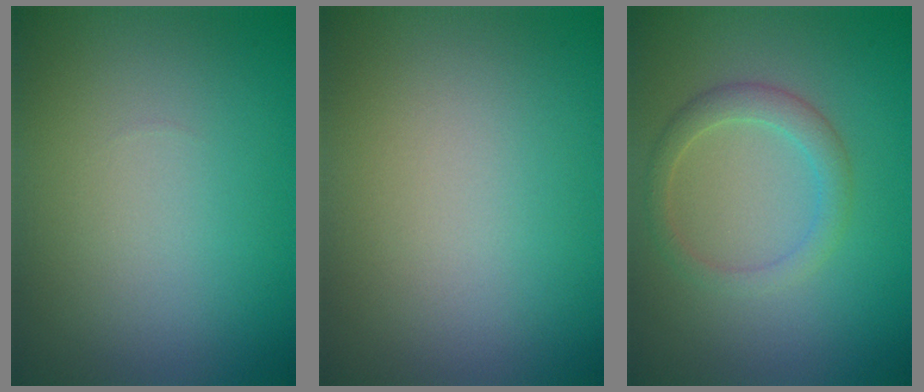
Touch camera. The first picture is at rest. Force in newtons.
{"total": 0.0}
{"total": 2.4, "press": 2.4, "slide": 0.0}